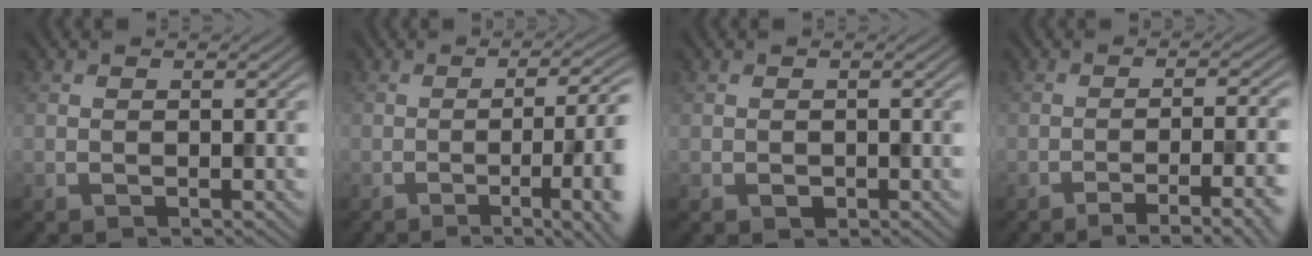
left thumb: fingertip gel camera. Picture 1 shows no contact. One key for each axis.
{"total": 9.2, "fx": -2.1, "fy": 2.5, "fz": 8.6, "tx": -0.102, "ty": 0.004, "tz": -0.033}
{"total": 0.7, "fx": -0.4, "fy": 0.6, "fz": 0.0, "tx": 0.000, "ty": -0.002, "tz": -0.003}
{"total": 8.6, "fx": -5.1, "fy": 1.7, "fz": 6.7, "tx": -0.085, "ty": 0.010, "tz": -0.069}